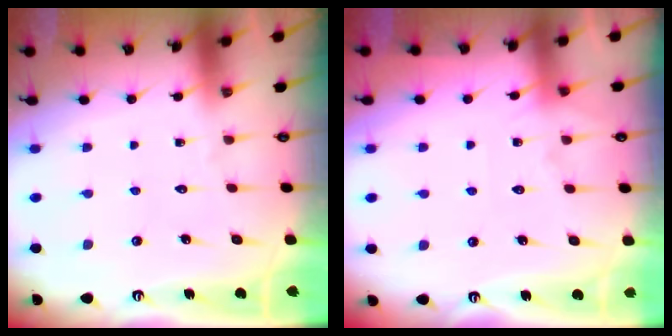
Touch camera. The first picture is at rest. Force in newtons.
{"total": 6.4, "press": 6.4, "slide": 0.7}